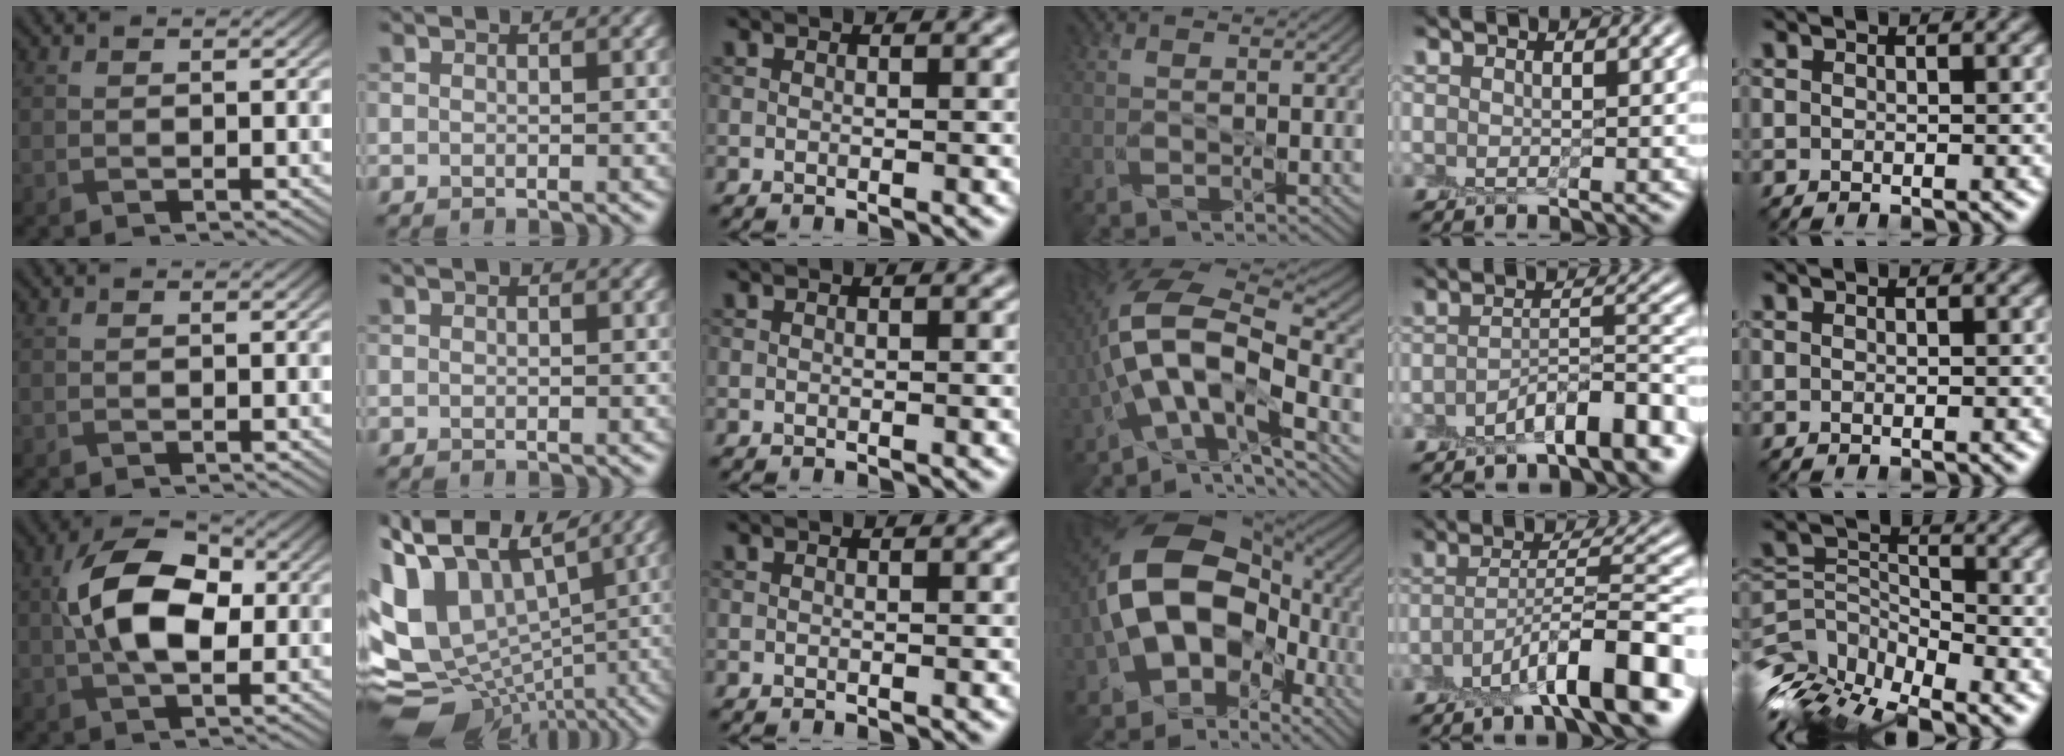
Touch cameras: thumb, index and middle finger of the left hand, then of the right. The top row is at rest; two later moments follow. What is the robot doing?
{"motion": "peel", "object": "plastic screen protector"}